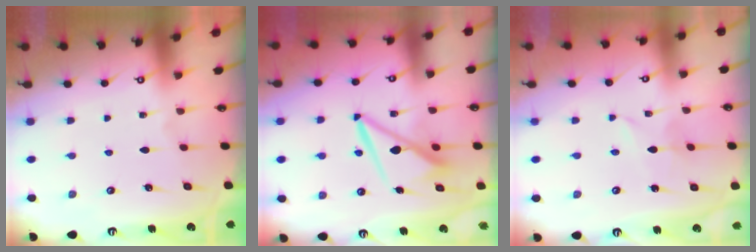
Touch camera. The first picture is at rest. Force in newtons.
{"total": 8.4, "press": 8.3, "slide": 1.2}
{"total": 2.6, "press": 2.6, "slide": 0.4}